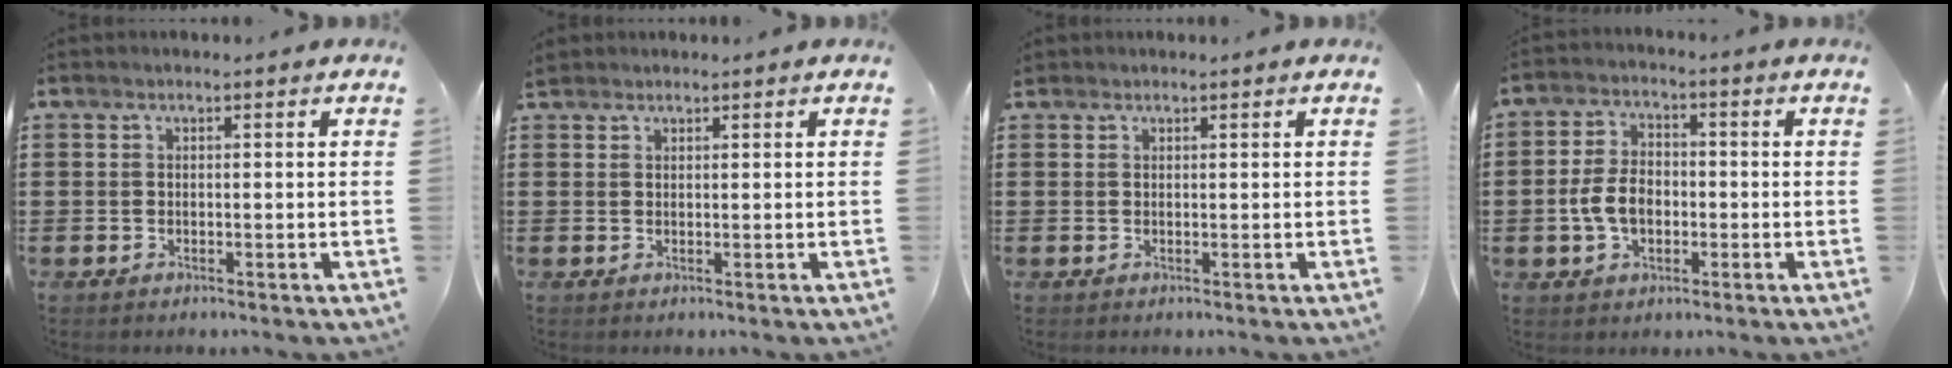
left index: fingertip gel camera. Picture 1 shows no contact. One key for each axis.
{"total": 1.2, "fx": 1.2, "fy": 0.4, "fz": 0.2, "tx": -0.006, "ty": 0.003, "tz": 0.023}
{"total": 0.6, "fx": 0.5, "fy": 0.2, "fz": 0.1, "tx": -0.003, "ty": 0.002, "tz": 0.011}
{"total": 6.2, "fx": -1.3, "fy": 3.9, "fz": 4.7, "tx": -0.113, "ty": 0.002, "tz": -0.031}